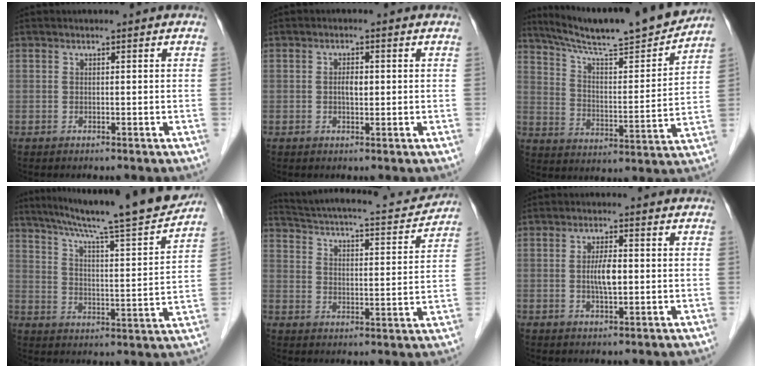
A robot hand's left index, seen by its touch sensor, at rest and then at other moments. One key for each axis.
{"total": 1.9, "fx": 0.1, "fy": 0.8, "fz": 1.8, "tx": -0.032, "ty": 0.002, "tz": 0.001}
{"total": 19.6, "fx": 17.7, "fy": 0.6, "fz": 8.5, "tx": -0.138, "ty": -0.013, "tz": 0.270}
{"total": 20.6, "fx": 17.9, "fy": -0.2, "fz": 10.2, "tx": -0.160, "ty": -0.018, "tz": 0.258}
{"total": 16.8, "fx": 15.2, "fy": 3.0, "fz": 6.3, "tx": -0.110, "ty": 0.007, "tz": 0.213}
{"total": 3.9, "fx": -0.1, "fy": 1.0, "fz": 3.8, "tx": -0.073, "ty": 0.001, "tz": -0.002}